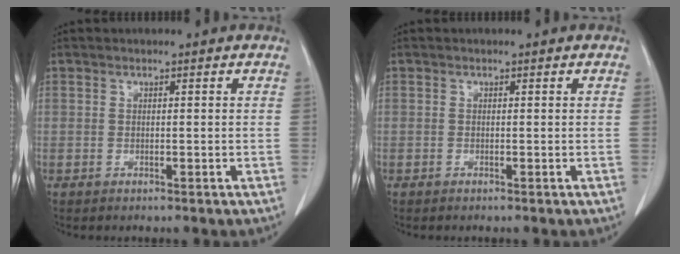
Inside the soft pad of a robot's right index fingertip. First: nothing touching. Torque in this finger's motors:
{"motor_torque": [0.01, -0.01, -0.04, 0.02]}